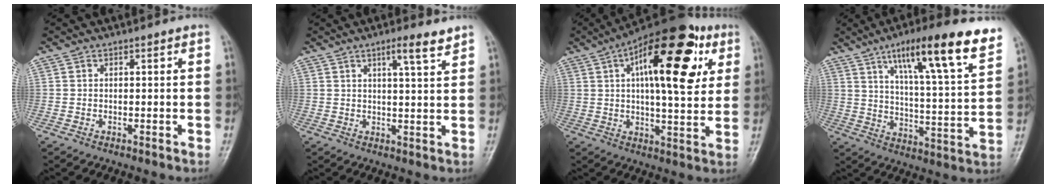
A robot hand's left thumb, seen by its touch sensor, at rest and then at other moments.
{"total": 4.9, "force": [3.2, 0.6, 3.6], "torque": [-0.053, -0.023, 0.051]}
{"total": 23.0, "force": [7.8, 9.2, 19.6], "torque": [-0.264, 0.000, 0.106]}
{"total": 19.3, "force": [11.7, 4.0, 14.9], "torque": [-0.201, -0.047, 0.185]}